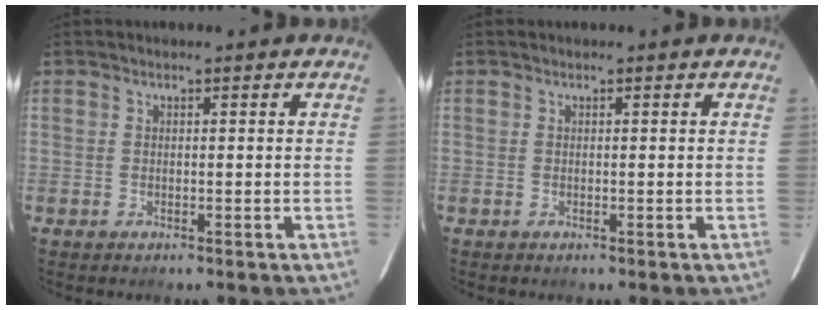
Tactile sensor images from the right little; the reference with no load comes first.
{"total": 0.0}